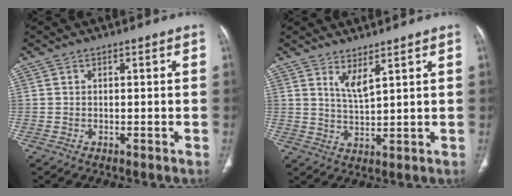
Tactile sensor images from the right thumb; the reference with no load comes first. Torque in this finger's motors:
{"motor_torque": [2.53, 2.49, 0.22, -0.21, 0.03]}